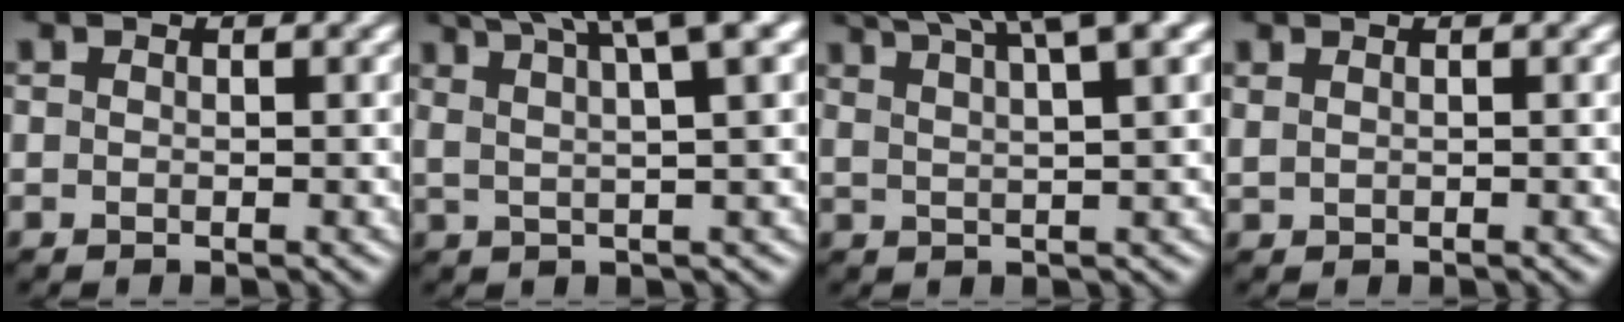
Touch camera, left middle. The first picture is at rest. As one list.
[{"total": 8.4, "force": [5.1, 1.6, 6.4], "torque": [-0.080, 0.032, 0.065]}, {"total": 9.3, "force": [6.2, 2.1, 6.5], "torque": [-0.083, 0.034, 0.062]}, {"total": 0.9, "force": [0.6, 0.4, 0.4], "torque": [-0.004, 0.004, 0.012]}]